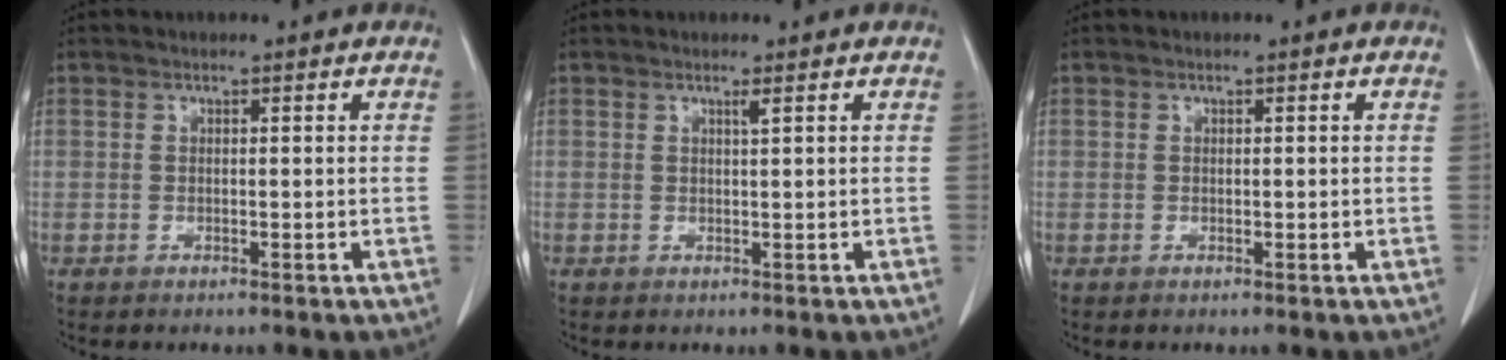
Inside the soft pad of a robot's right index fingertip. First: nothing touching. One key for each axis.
{"total": 0.7, "fx": 0.4, "fy": -0.2, "fz": 0.5, "tx": -0.018, "ty": -0.004, "tz": 0.010}
{"total": 0.0}